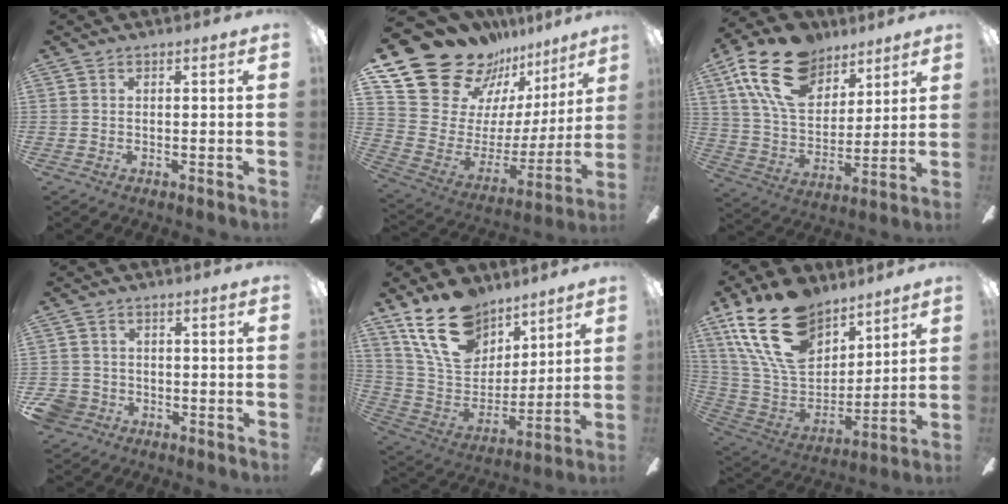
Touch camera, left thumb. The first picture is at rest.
{"total": 23.2, "force": [18.0, 12.3, 7.8], "torque": [-0.133, -0.136, 0.345]}
{"total": 20.5, "force": [12.0, 12.3, 11.2], "torque": [-0.207, -0.043, 0.221]}
{"total": 4.7, "force": [-2.1, 4.0, 1.2], "torque": [-0.049, 0.007, -0.043]}
{"total": 20.3, "force": [13.4, 12.1, 9.2], "torque": [-0.171, -0.067, 0.252]}
{"total": 23.8, "force": [14.7, 13.5, 12.9], "torque": [-0.254, -0.068, 0.271]}